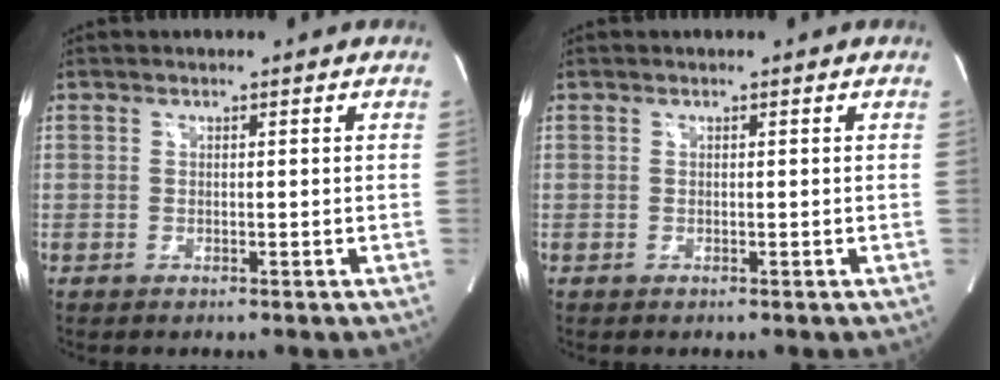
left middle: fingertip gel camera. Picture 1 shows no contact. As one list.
[{"total": 0.0}]